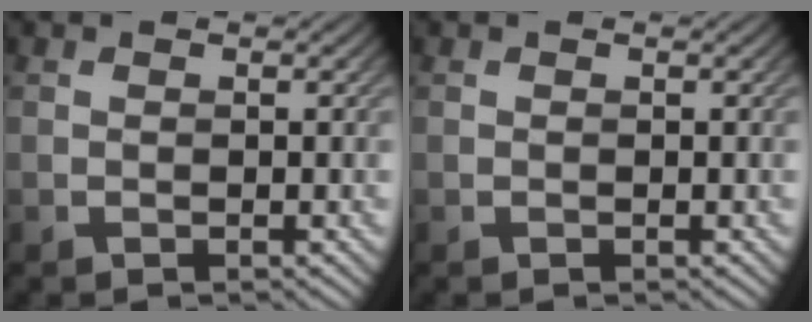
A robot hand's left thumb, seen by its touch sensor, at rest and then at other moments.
{"total": 0.0}